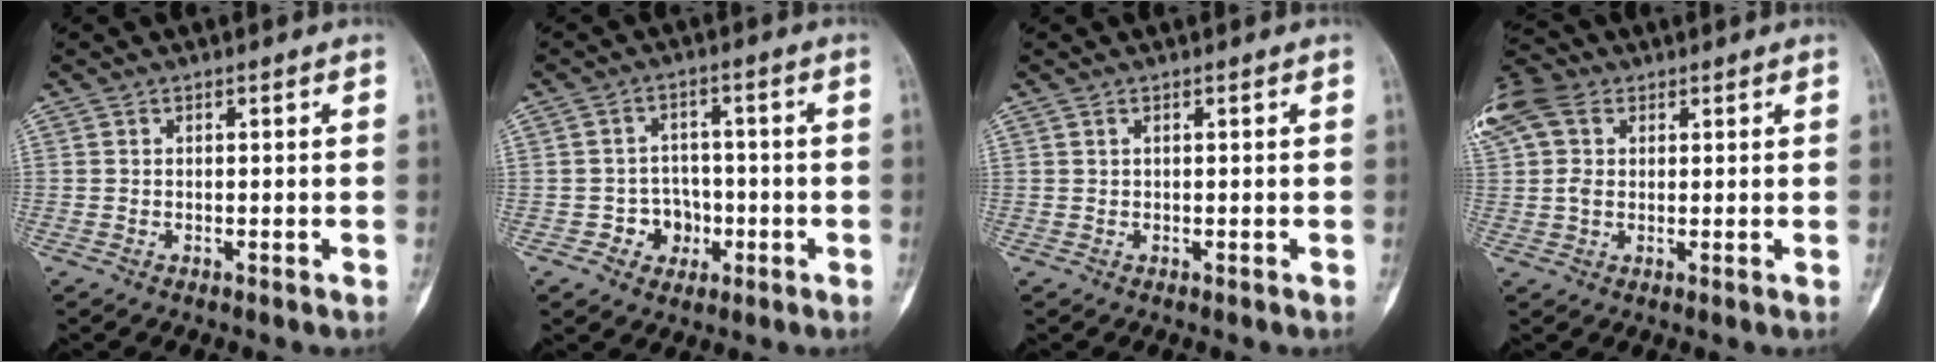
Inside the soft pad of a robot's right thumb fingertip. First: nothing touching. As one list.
[{"total": 5.6, "force": [-1.9, 5.0, 1.8], "torque": [0.013, 0.018, -0.029]}, {"total": 0.0}, {"total": 10.5, "force": [3.7, 7.6, 6.2], "torque": [-0.141, 0.026, 0.066]}]